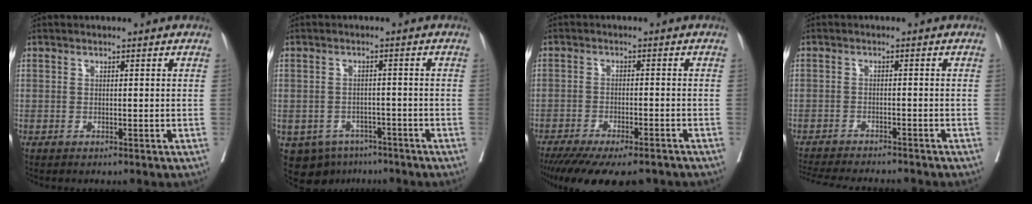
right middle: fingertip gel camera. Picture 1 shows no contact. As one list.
[{"total": 8.0, "force": [-5.1, 5.7, 2.3], "torque": [-0.036, 0.005, -0.067]}, {"total": 15.8, "force": [-12.8, 4.0, 8.2], "torque": [-0.145, -0.027, -0.180]}, {"total": 13.6, "force": [-12.4, 2.0, 5.2], "torque": [-0.097, -0.019, -0.172]}]